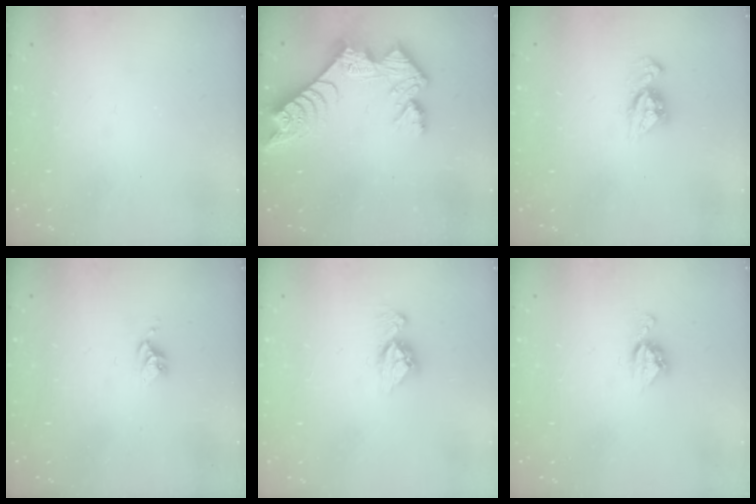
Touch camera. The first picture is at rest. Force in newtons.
{"total": 12.9, "press": 12.9, "slide": 1.0}
{"total": 7.5, "press": 7.4, "slide": 0.8}
{"total": 3.9, "press": 3.8, "slide": 0.3}
{"total": 9.4, "press": 9.4, "slide": 0.8}
{"total": 7.1, "press": 7.1, "slide": 0.3}